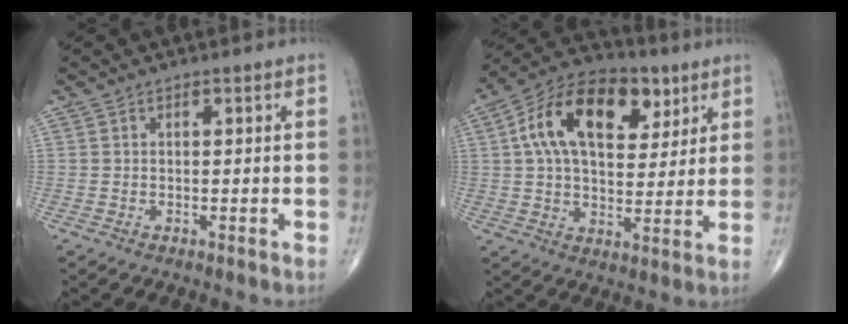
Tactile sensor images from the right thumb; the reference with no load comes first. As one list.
[{"total": 19.0, "force": [6.6, 11.1, 13.9], "torque": [-0.208, 0.003, 0.102]}]